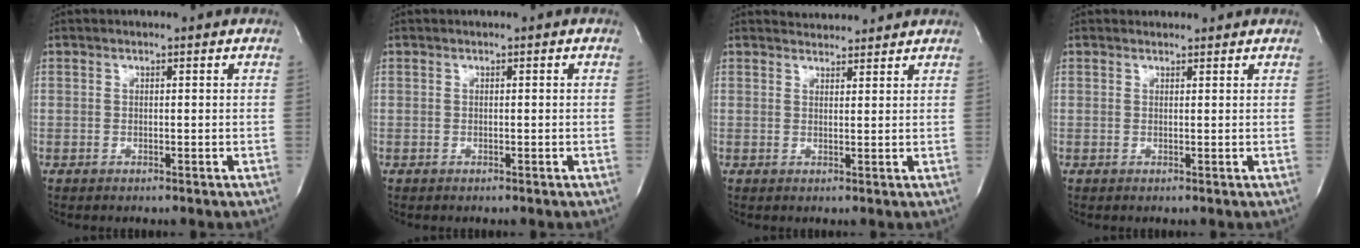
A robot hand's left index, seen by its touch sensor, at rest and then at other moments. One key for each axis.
{"total": 0.0}
{"total": 4.1, "fx": 4.0, "fy": 0.7, "fz": 0.1, "tx": -0.009, "ty": 0.013, "tz": 0.055}
{"total": 2.0, "fx": 1.9, "fy": 0.6, "fz": -0.1, "tx": -0.009, "ty": 0.007, "tz": 0.022}